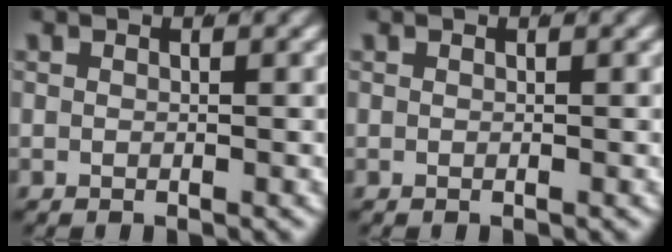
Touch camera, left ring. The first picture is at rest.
{"total": 0.0}